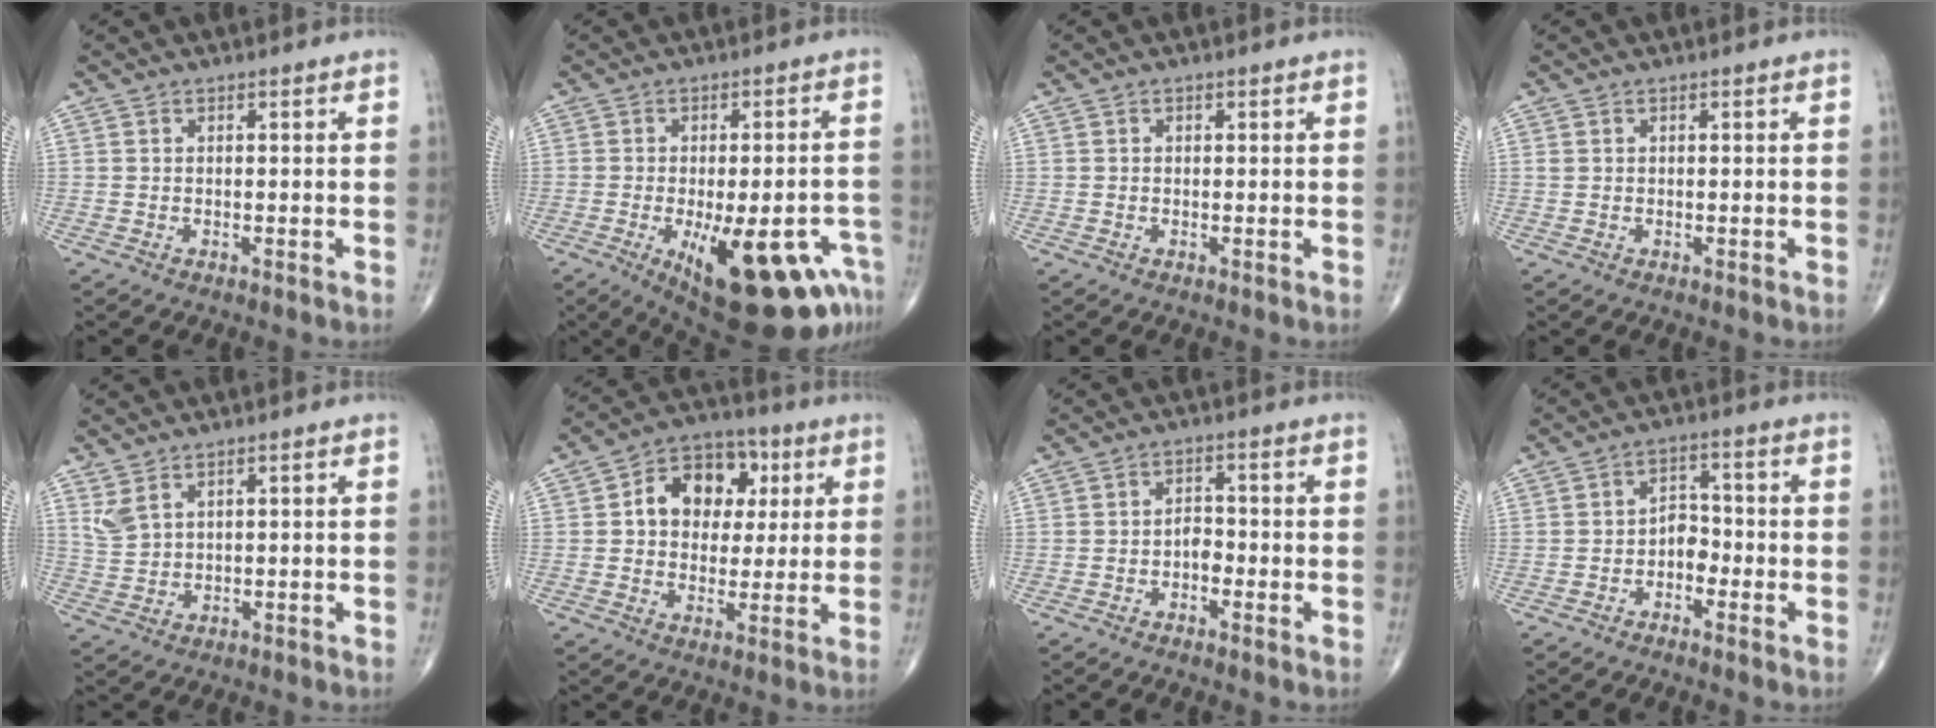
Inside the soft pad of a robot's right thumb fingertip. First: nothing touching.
{"total": 20.3, "force": [-9.5, 7.6, 16.3], "torque": [-0.156, 0.013, -0.116]}
{"total": 0.0}
{"total": 0.6, "force": [0.2, 0.5, 0.2], "torque": [-0.002, 0.002, 0.004]}
{"total": 3.6, "force": [2.4, 1.6, 2.1], "torque": [-0.044, -0.009, 0.058]}
{"total": 13.0, "force": [2.9, 9.8, 8.0], "torque": [-0.078, 0.011, 0.038]}
{"total": 2.9, "force": [-1.1, 1.7, 2.0], "torque": [-0.018, 0.012, -0.025]}
{"total": 4.1, "force": [-1.7, 2.7, 2.5], "torque": [-0.016, 0.024, -0.041]}